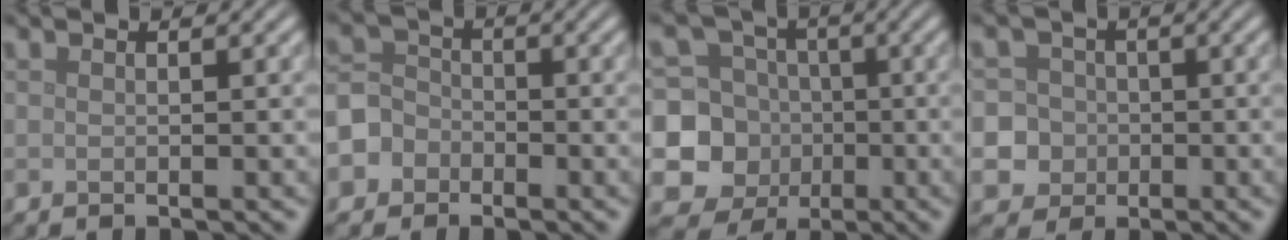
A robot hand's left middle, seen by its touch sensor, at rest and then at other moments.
{"total": 4.8, "force": [-2.6, 3.9, 0.9], "torque": [-0.004, 0.000, -0.060]}
{"total": 8.9, "force": [-1.8, 8.3, 2.8], "torque": [-0.049, -0.005, -0.056]}
{"total": 7.6, "force": [-1.9, 7.2, 1.6], "torque": [-0.028, 0.002, -0.064]}